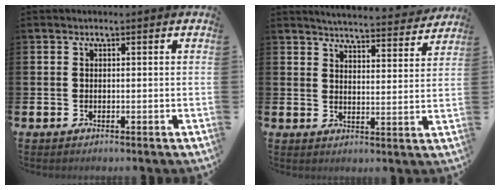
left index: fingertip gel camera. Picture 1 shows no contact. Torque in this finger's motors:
{"motor_torque": [0.96, -1.18, 0.24, 0.02]}